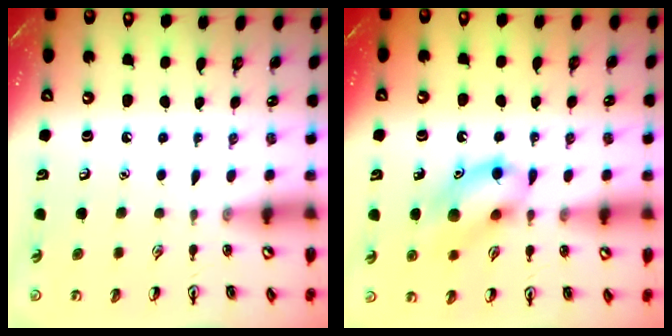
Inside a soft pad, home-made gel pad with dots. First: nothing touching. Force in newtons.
{"total": 12.4, "press": 12.3, "slide": 1.7}